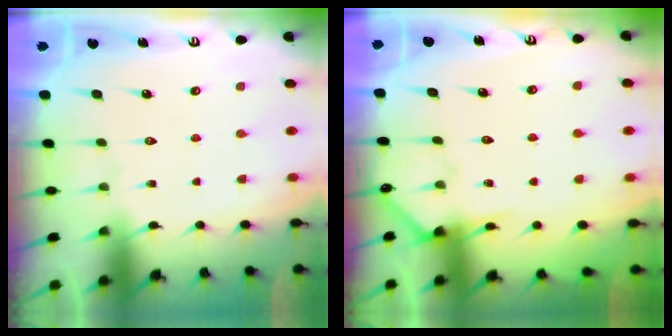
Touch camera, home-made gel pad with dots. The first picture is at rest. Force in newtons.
{"total": 5.1, "press": 5.1, "slide": 0.4}